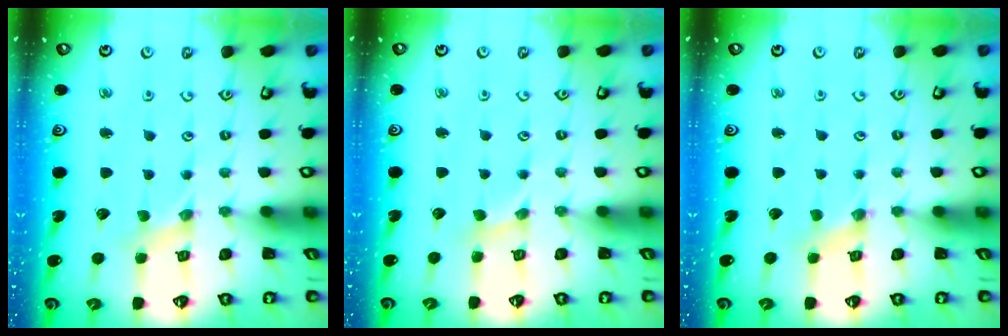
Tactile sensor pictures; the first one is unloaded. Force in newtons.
{"total": 1.6, "press": 1.6, "slide": 0.4}
{"total": 0.0}